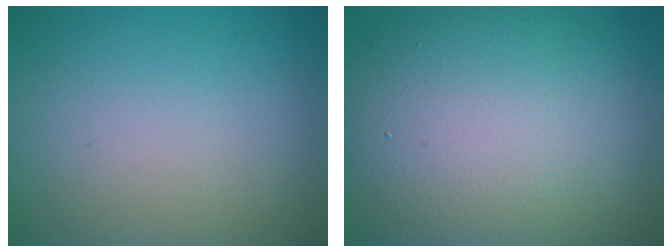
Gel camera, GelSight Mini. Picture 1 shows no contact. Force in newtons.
{"total": 13.3, "press": 13.2, "slide": 1.3}